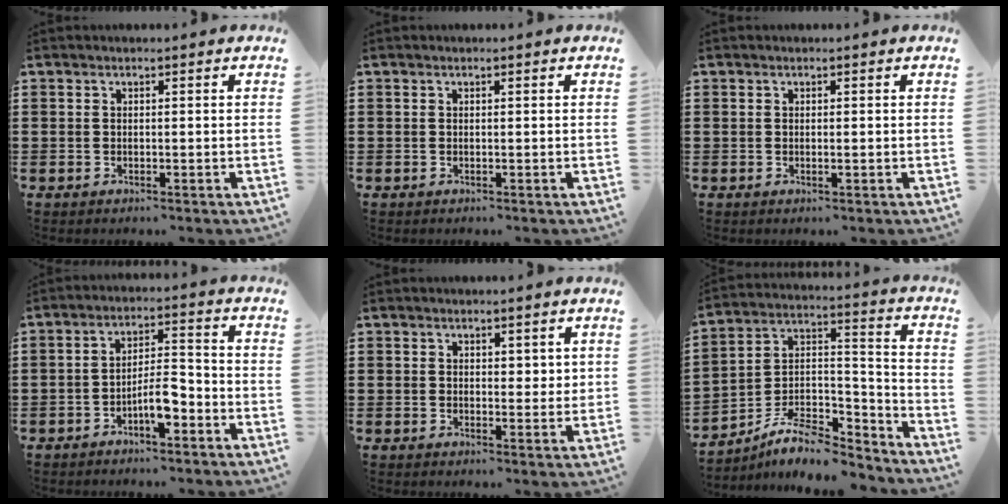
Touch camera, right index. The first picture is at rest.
{"total": 0.0}
{"total": 0.5, "force": [0.0, 0.0, 0.5], "torque": [-0.010, -0.002, 0.000]}
{"total": 5.7, "force": [-3.1, 1.8, 4.5], "torque": [-0.090, 0.005, -0.060]}
{"total": 2.0, "force": [1.5, 1.2, 0.5], "torque": [0.002, 0.001, 0.026]}
{"total": 9.2, "force": [-7.6, 3.1, 4.1], "torque": [-0.074, 0.025, -0.147]}